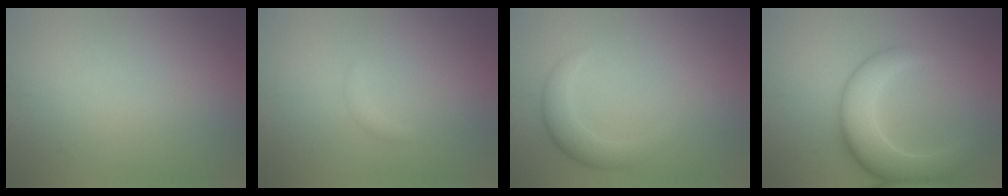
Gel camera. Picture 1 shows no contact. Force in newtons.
{"total": 0.7, "press": 0.7, "slide": 0.1}
{"total": 2.8, "press": 2.8, "slide": 0.0}
{"total": 6.0, "press": 6.0, "slide": 0.2}